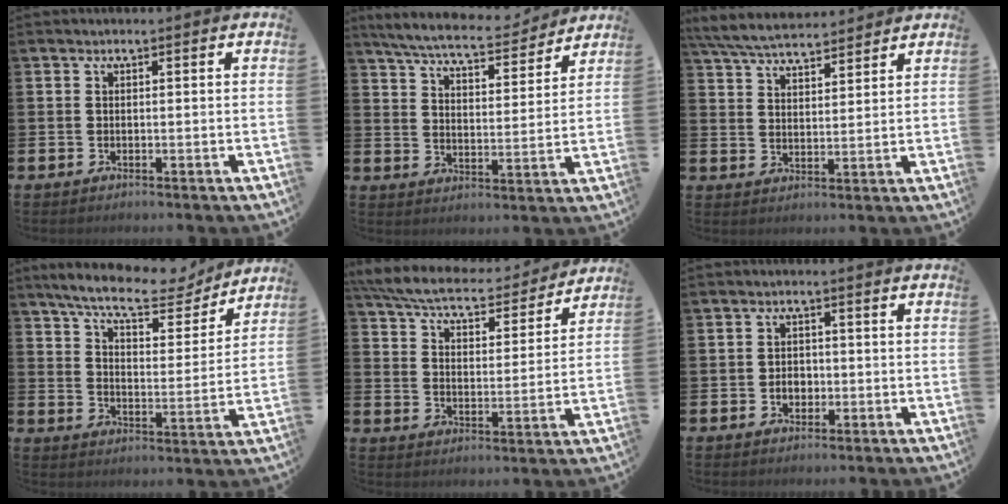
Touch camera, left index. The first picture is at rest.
{"total": 7.3, "force": [6.9, 0.8, 2.3], "torque": [-0.066, -0.045, 0.118]}
{"total": 6.4, "force": [6.1, 0.9, 1.5], "torque": [-0.056, -0.025, 0.112]}
{"total": 9.6, "force": [8.5, 2.2, 3.8], "torque": [-0.093, -0.050, 0.146]}
{"total": 7.4, "force": [6.9, 1.2, 2.4], "torque": [-0.085, -0.048, 0.118]}
{"total": 2.3, "force": [-0.6, 1.8, 1.3], "torque": [-0.005, -0.004, -0.018]}